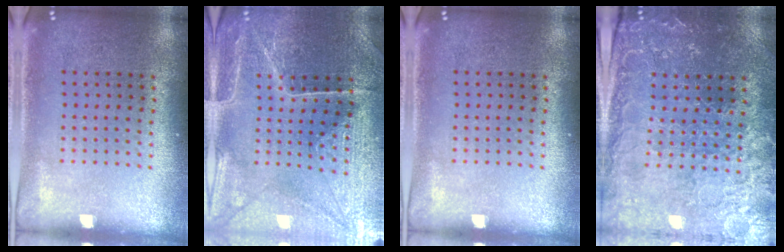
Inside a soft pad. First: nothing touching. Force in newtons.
{"total": 3.4, "press": 3.4, "slide": 0.3}
{"total": 0.0}
{"total": 1.7, "press": 1.7, "slide": 0.3}